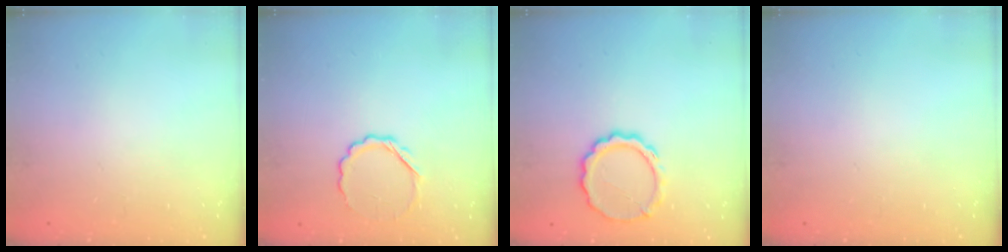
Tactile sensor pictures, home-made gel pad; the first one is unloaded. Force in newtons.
{"total": 4.7, "press": 4.5, "slide": 1.1}
{"total": 8.6, "press": 8.4, "slide": 1.6}
{"total": 0.0}